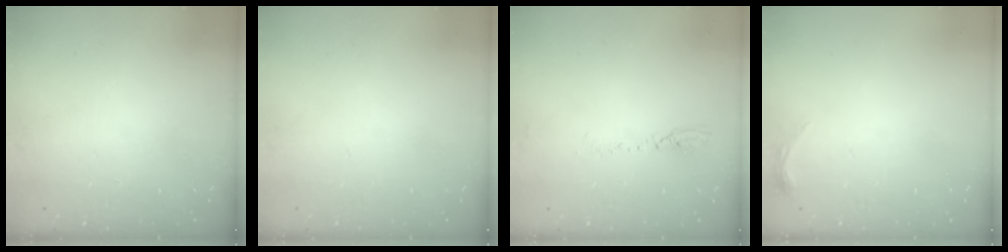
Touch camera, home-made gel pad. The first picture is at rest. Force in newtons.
{"total": 0.0}
{"total": 3.7, "press": 3.6, "slide": 1.1}
{"total": 3.4, "press": 3.3, "slide": 0.6}